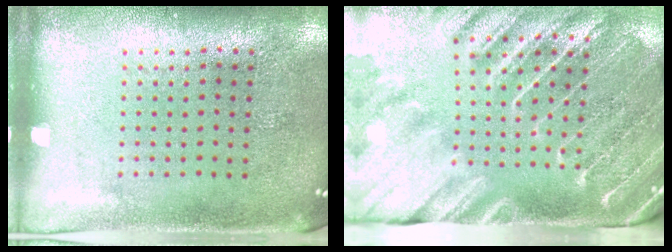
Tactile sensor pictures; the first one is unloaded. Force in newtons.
{"total": 4.0, "press": 3.3, "slide": 2.3}